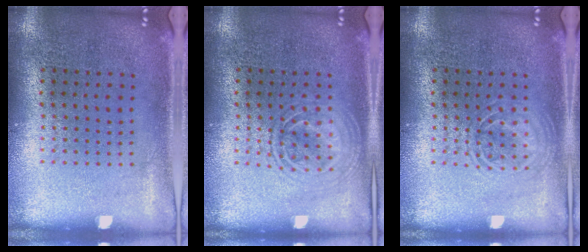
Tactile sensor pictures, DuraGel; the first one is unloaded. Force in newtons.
{"total": 1.3, "press": 1.3, "slide": 0.2}
{"total": 1.8, "press": 1.8, "slide": 0.3}